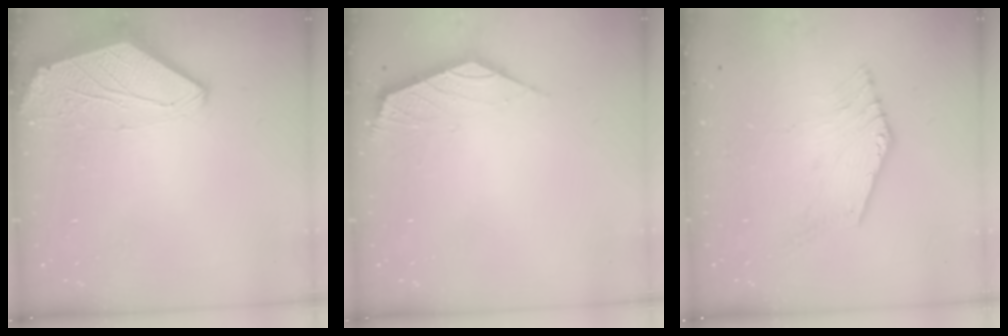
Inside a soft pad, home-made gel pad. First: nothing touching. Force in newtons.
{"total": 2.7, "press": 2.6, "slide": 0.6}
{"total": 4.1, "press": 3.9, "slide": 1.1}